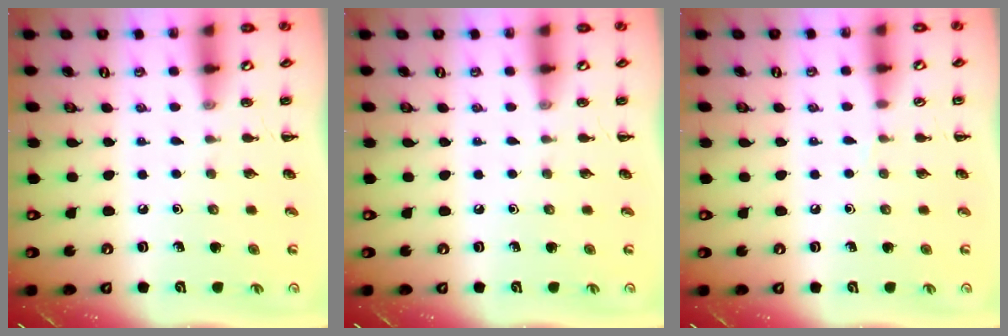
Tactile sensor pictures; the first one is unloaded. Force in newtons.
{"total": 0.0}
{"total": 3.0, "press": 2.8, "slide": 1.0}